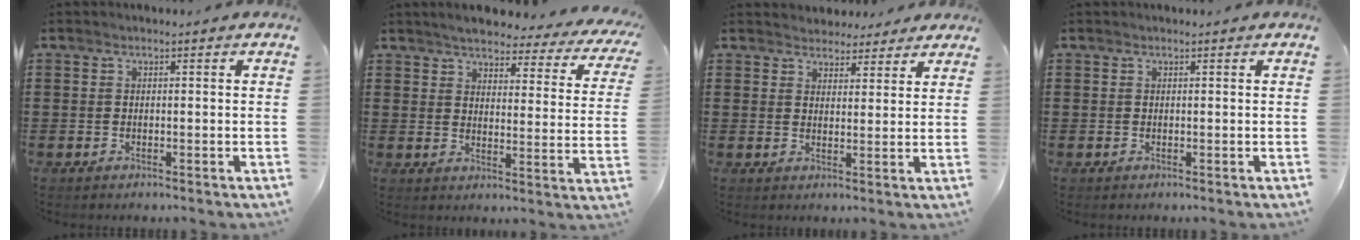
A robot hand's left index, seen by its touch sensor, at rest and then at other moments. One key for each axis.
{"total": 4.6, "fx": 4.3, "fy": 0.3, "fz": 1.7, "tx": -0.046, "ty": -0.034, "tz": 0.068}
{"total": 3.3, "fx": 3.1, "fy": 1.2, "fz": -0.2, "tx": -0.009, "ty": -0.004, "tz": 0.059}
{"total": 0.0}